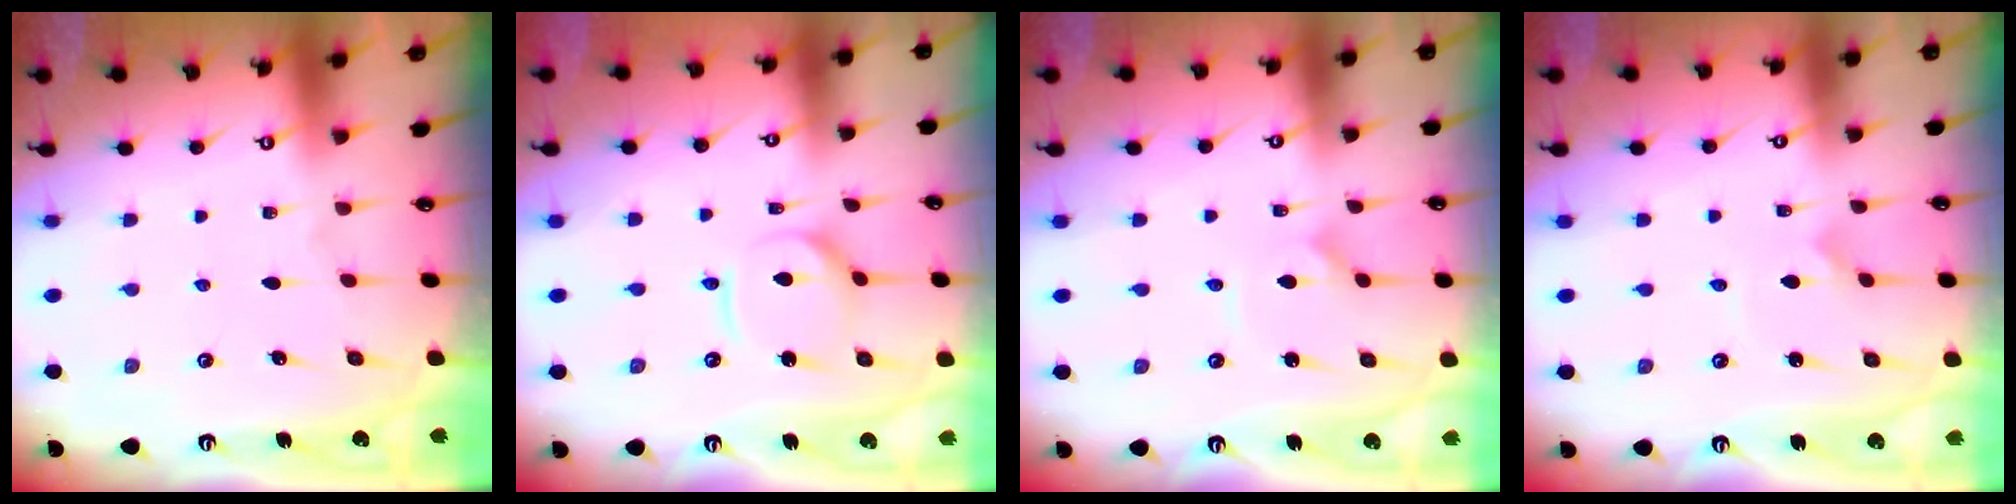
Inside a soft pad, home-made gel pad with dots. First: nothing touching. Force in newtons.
{"total": 6.6, "press": 6.6, "slide": 0.6}
{"total": 1.9, "press": 1.9, "slide": 0.2}
{"total": 2.4, "press": 2.4, "slide": 0.2}